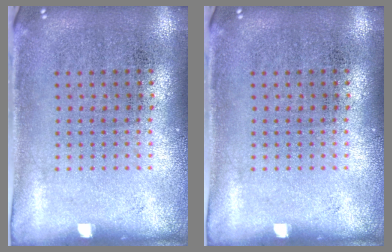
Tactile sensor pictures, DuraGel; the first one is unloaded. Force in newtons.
{"total": 0.0}